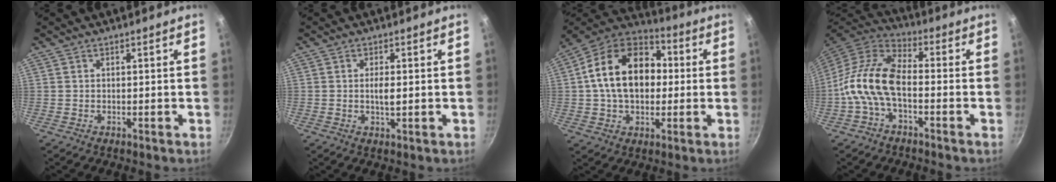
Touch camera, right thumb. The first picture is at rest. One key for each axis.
{"total": 2.6, "fx": 0.0, "fy": 0.8, "fz": 2.5, "tx": -0.046, "ty": -0.002, "tz": -0.003}
{"total": 19.5, "fx": 1.7, "fy": 13.5, "fz": 13.9, "tx": -0.206, "ty": 0.034, "tz": 0.013}
{"total": 12.7, "fx": -2.9, "fy": 6.7, "fz": 10.4, "tx": -0.197, "ty": 0.042, "tz": -0.072}